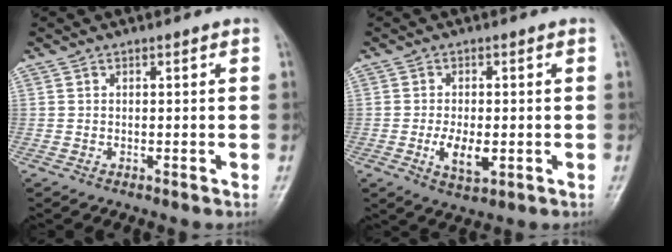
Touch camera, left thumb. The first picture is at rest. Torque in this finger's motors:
{"motor_torque": [0.04, 0.23, 0.35, -0.02, 0.02]}